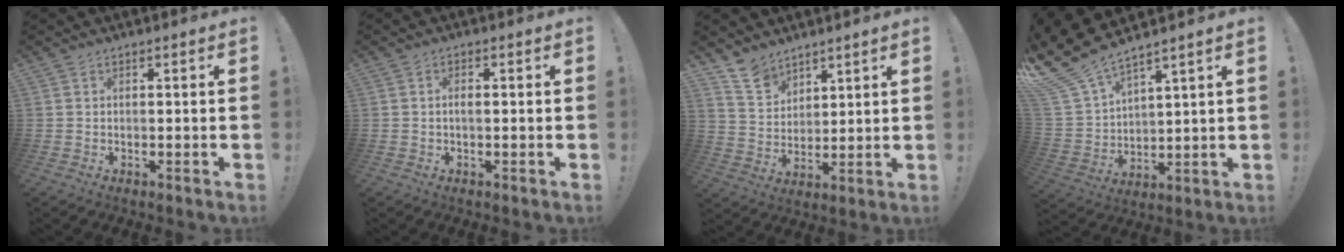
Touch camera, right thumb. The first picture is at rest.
{"total": 1.6, "force": [-0.5, 0.6, 1.4], "torque": [-0.031, 0.007, -0.007]}
{"total": 9.9, "force": [7.9, 5.5, 2.2], "torque": [-0.041, -0.058, 0.155]}
{"total": 11.4, "force": [9.8, 3.8, 4.3], "torque": [-0.109, -0.074, 0.186]}